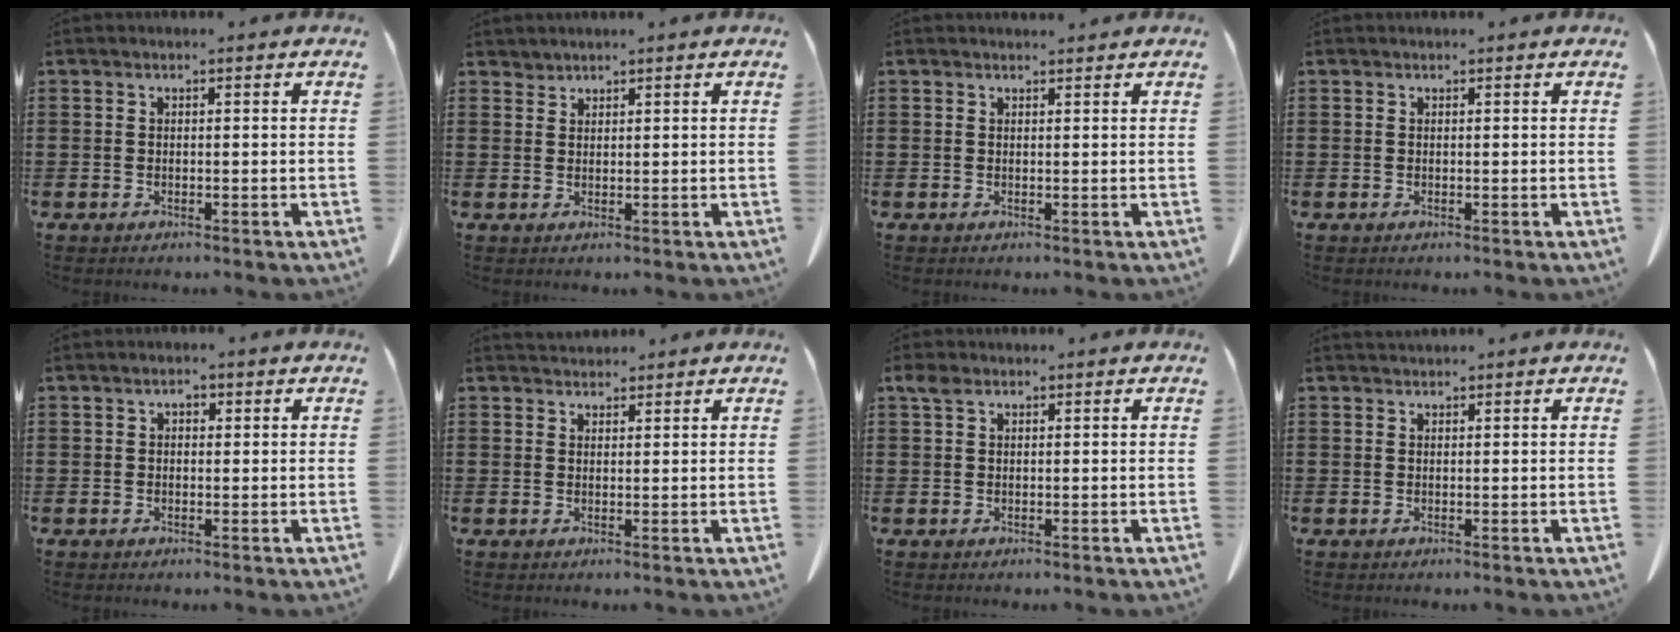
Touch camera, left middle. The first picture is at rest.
{"total": 1.1, "force": [1.1, 0.2, -0.1], "torque": [-0.002, -0.001, 0.023]}
{"total": 0.8, "force": [0.7, 0.1, 0.2], "torque": [-0.005, 0.000, 0.015]}
{"total": 0.0}
{"total": 1.3, "force": [0.4, 0.8, 1.0], "torque": [-0.021, 0.008, 0.005]}
{"total": 1.8, "force": [1.7, 0.5, 0.1], "torque": [0.002, -0.002, 0.032]}
{"total": 1.9, "force": [1.0, 1.0, 1.3], "torque": [-0.032, 0.004, 0.018]}
{"total": 0.7, "force": [0.7, 0.1, 0.2], "torque": [-0.005, 0.000, 0.013]}